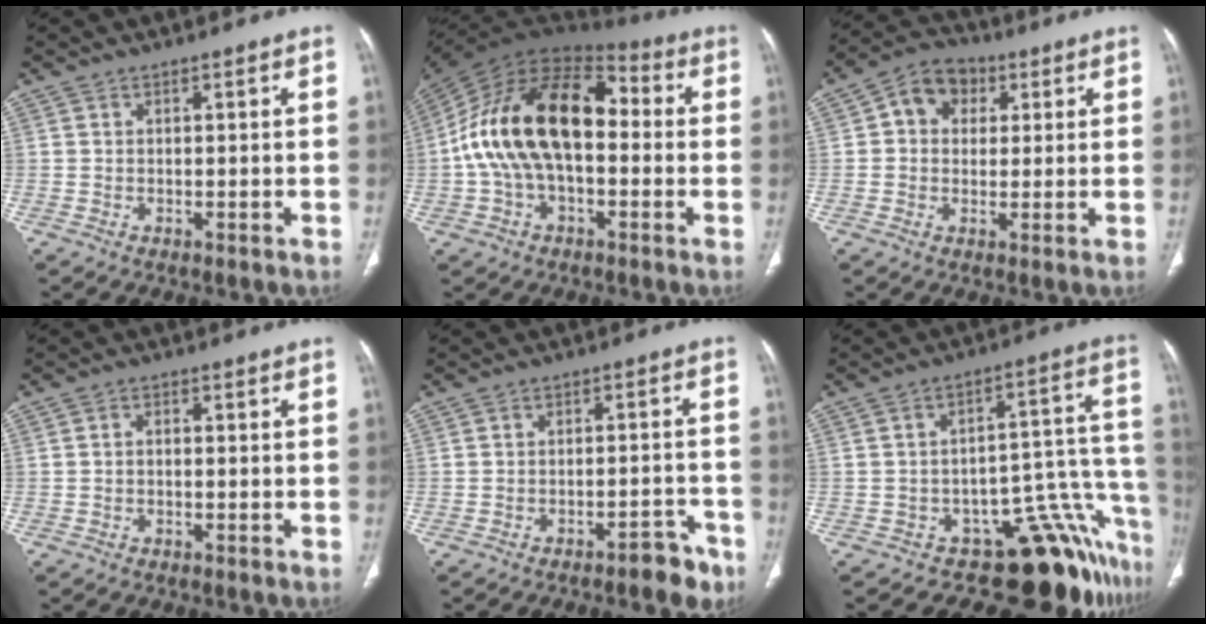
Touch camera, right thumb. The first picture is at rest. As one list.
[{"total": 22.1, "force": [-0.1, 12.9, 17.9], "torque": [-0.321, 0.044, -0.008]}, {"total": 8.1, "force": [2.2, 6.6, 4.1], "torque": [-0.038, 0.009, 0.026]}, {"total": 1.3, "force": [-0.3, 0.9, 0.8], "torque": [-0.010, 0.005, -0.008]}, {"total": 6.2, "force": [-4.3, 2.4, 3.7], "torque": [-0.034, 0.039, -0.052]}, {"total": 15.9, "force": [-11.8, 5.9, 8.8], "torque": [-0.006, 0.125, -0.152]}]